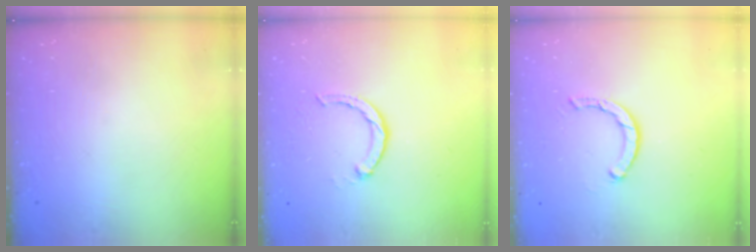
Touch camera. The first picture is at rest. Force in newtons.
{"total": 2.4, "press": 2.4, "slide": 0.4}
{"total": 2.5, "press": 2.5, "slide": 0.1}